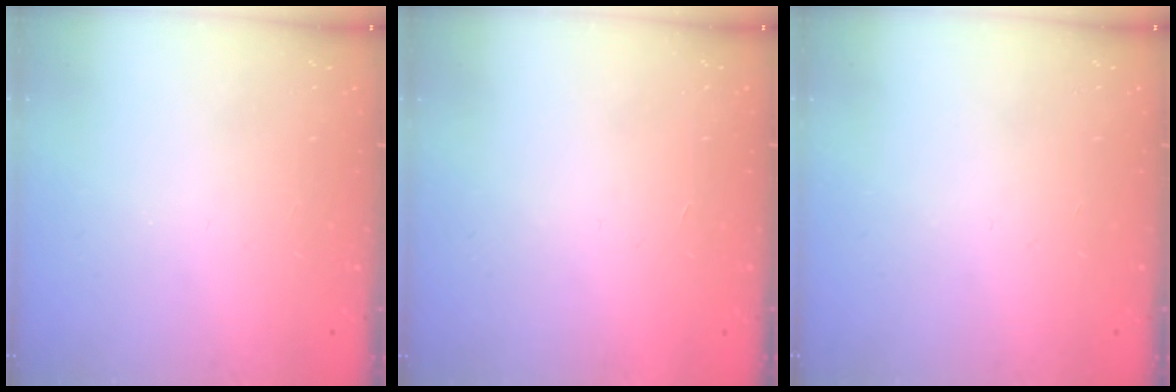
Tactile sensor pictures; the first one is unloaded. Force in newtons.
{"total": 1.7, "press": 1.7, "slide": 0.1}
{"total": 0.0}